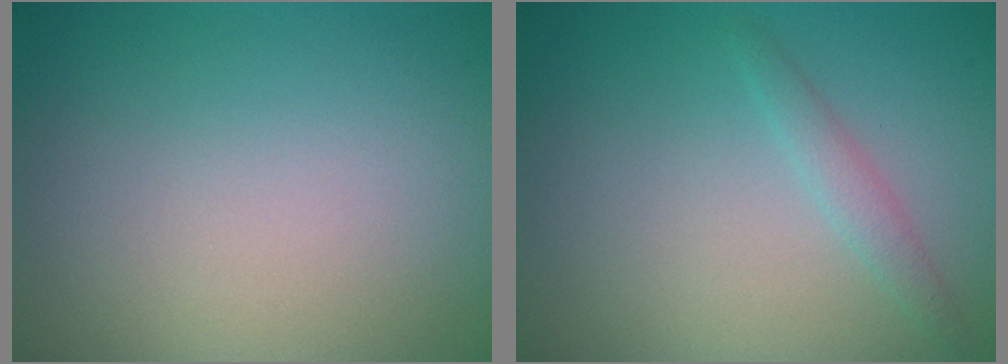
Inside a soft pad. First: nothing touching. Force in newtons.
{"total": 1.3, "press": 1.3, "slide": 0.1}